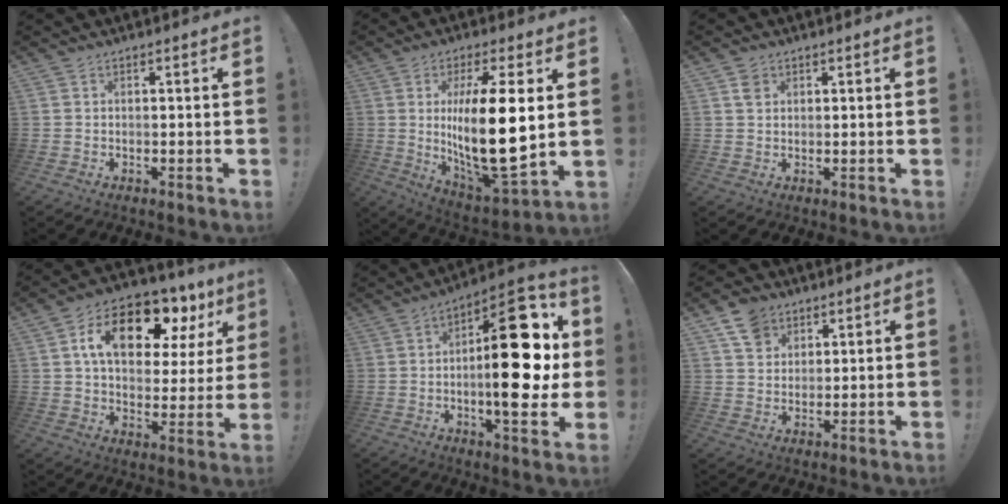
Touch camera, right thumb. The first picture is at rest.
{"total": 21.1, "force": [2.2, 7.0, 19.8], "torque": [-0.354, -0.026, 0.030]}
{"total": 2.5, "force": [1.3, 2.0, 0.7], "torque": [-0.004, -0.001, 0.023]}
{"total": 17.3, "force": [9.0, 8.7, 12.0], "torque": [-0.199, -0.044, 0.150]}
{"total": 24.6, "force": [0.1, 9.3, 22.8], "torque": [-0.319, 0.003, 0.004]}
{"total": 8.3, "force": [5.0, 6.2, 2.5], "torque": [-0.039, -0.023, 0.098]}